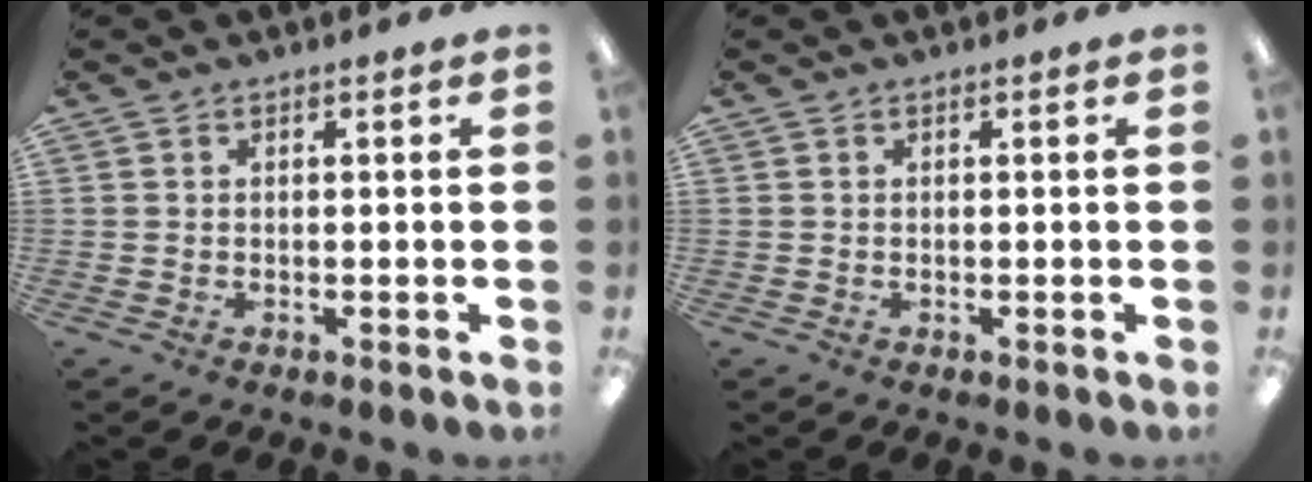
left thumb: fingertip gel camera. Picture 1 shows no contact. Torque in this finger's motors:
{"motor_torque": [0.00, 0.00, -0.12, -0.12, 0.00]}